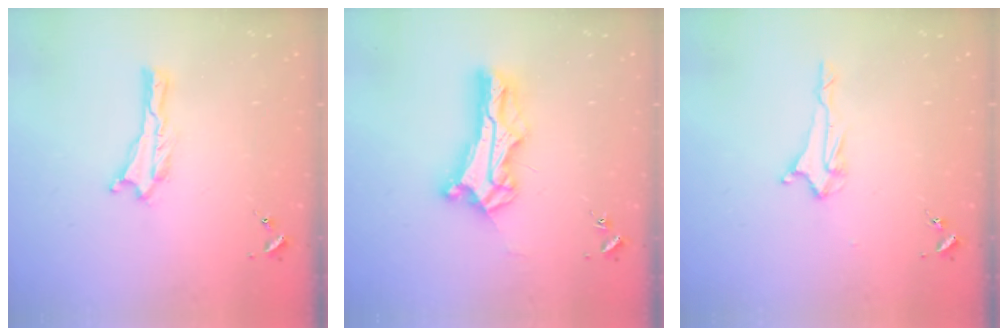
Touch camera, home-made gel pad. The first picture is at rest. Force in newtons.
{"total": 10.8, "press": 10.8, "slide": 0.8}
{"total": 2.1, "press": 2.0, "slide": 0.4}